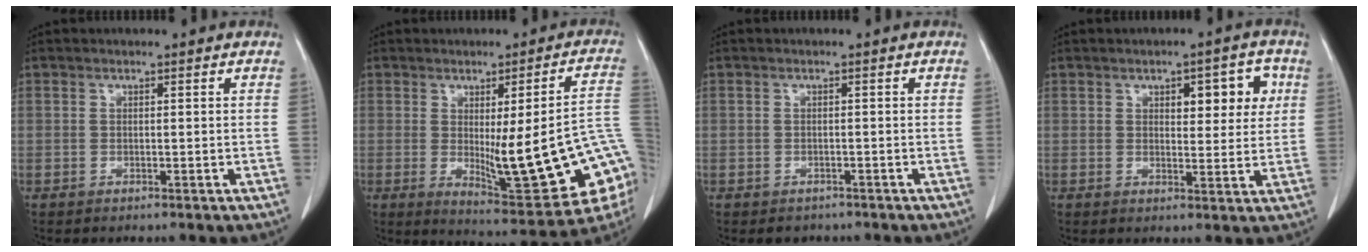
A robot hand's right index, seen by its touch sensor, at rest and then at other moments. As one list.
[{"total": 20.7, "force": [-3.4, 3.3, 20.1], "torque": [-0.195, 0.000, -0.026]}, {"total": 2.0, "force": [-1.5, 1.3, 0.1], "torque": [-0.006, 0.002, -0.019]}, {"total": 6.6, "force": [2.4, 2.7, 5.5], "torque": [-0.061, 0.009, 0.031]}]